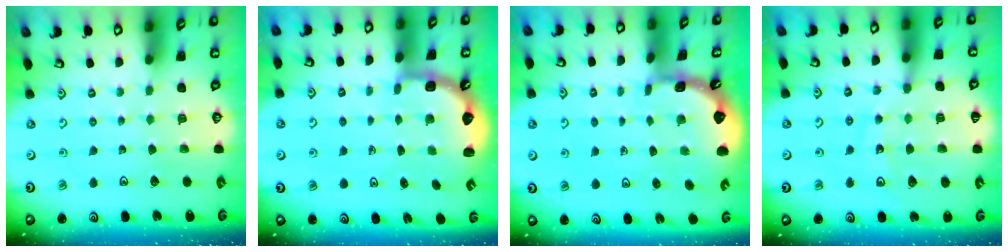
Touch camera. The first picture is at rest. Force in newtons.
{"total": 2.2, "press": 1.8, "slide": 1.3}
{"total": 1.2, "press": 1.1, "slide": 0.2}
{"total": 12.7, "press": 12.2, "slide": 3.7}